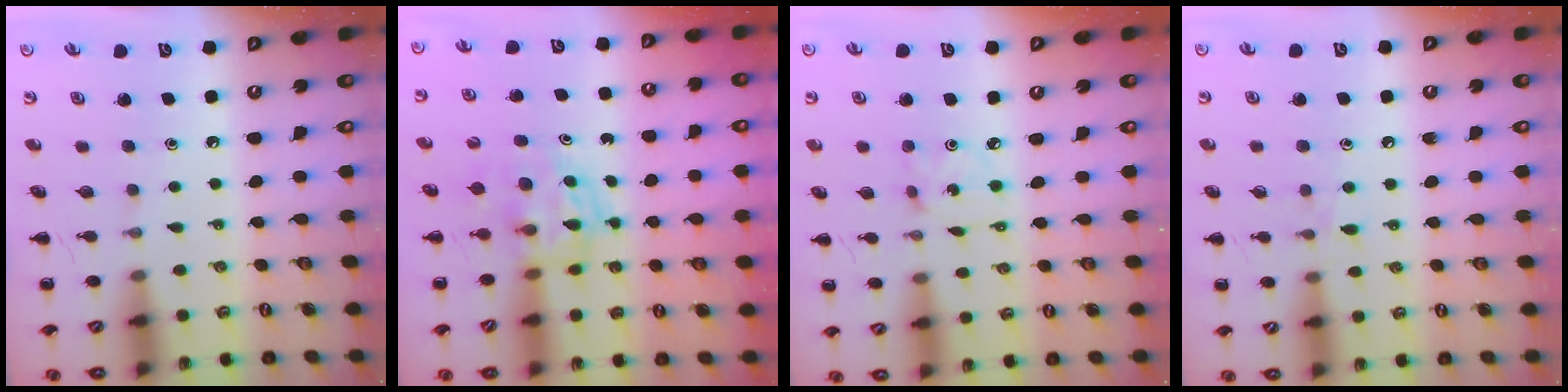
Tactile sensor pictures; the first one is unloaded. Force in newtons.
{"total": 5.0, "press": 4.7, "slide": 1.8}
{"total": 1.8, "press": 1.7, "slide": 0.5}
{"total": 5.9, "press": 5.4, "slide": 2.3}